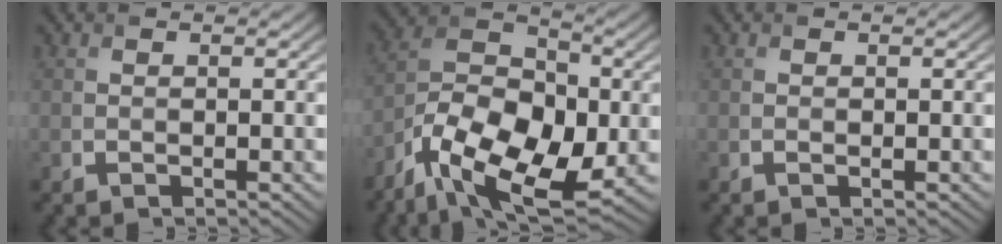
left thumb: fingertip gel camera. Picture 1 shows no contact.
{"total": 14.8, "force": [-7.2, 8.0, 10.2], "torque": [-0.205, -0.021, -0.146]}
{"total": 0.0}